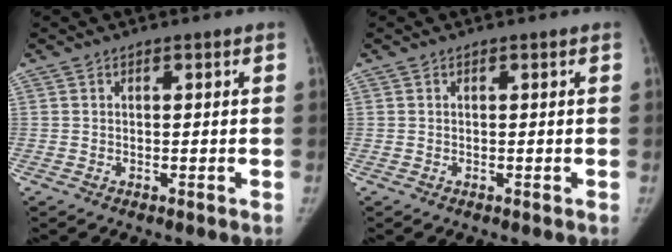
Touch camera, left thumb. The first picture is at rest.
{"total": 0.0}